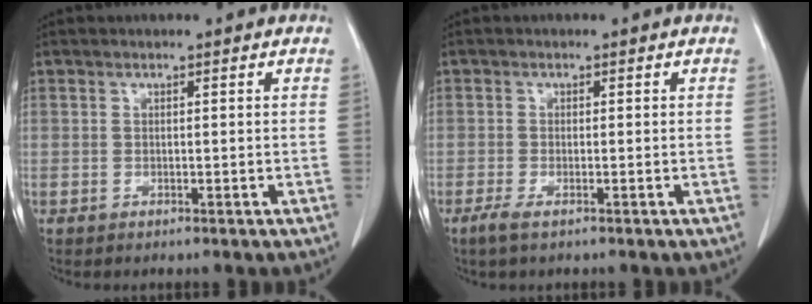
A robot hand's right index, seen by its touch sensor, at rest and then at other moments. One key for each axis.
{"total": 1.9, "fx": -1.2, "fy": 0.3, "fz": 1.4, "tx": -0.034, "ty": -0.005, "tz": -0.026}